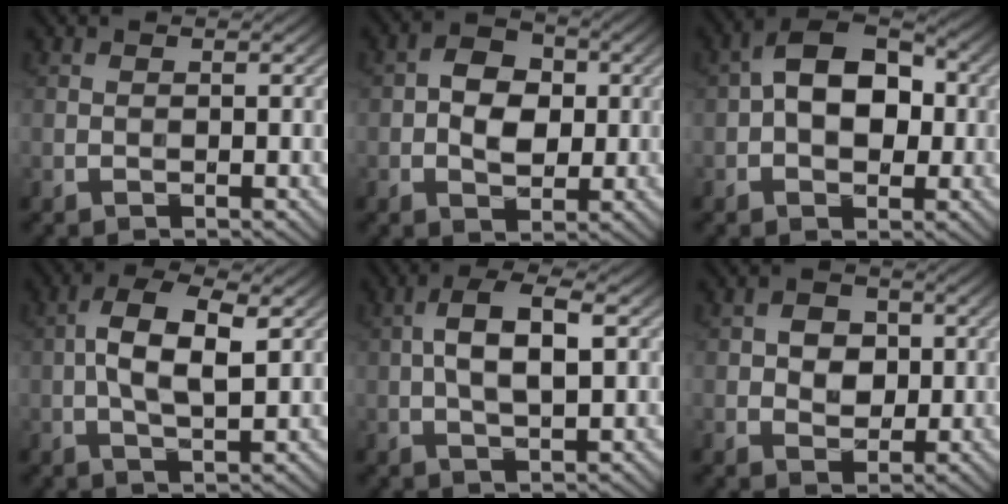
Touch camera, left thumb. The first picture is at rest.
{"total": 5.5, "force": [0.0, 4.0, 3.8], "torque": [-0.062, 0.001, -0.004]}
{"total": 9.2, "force": [0.6, 5.9, 7.1], "torque": [-0.114, 0.017, -0.002]}
{"total": 7.2, "force": [0.7, 3.0, 6.5], "torque": [-0.135, 0.005, 0.009]}
{"total": 6.3, "force": [0.7, 2.6, 5.7], "torque": [-0.113, 0.008, 0.010]}
{"total": 3.9, "force": [0.3, 3.1, 2.3], "torque": [-0.041, -0.002, -0.002]}